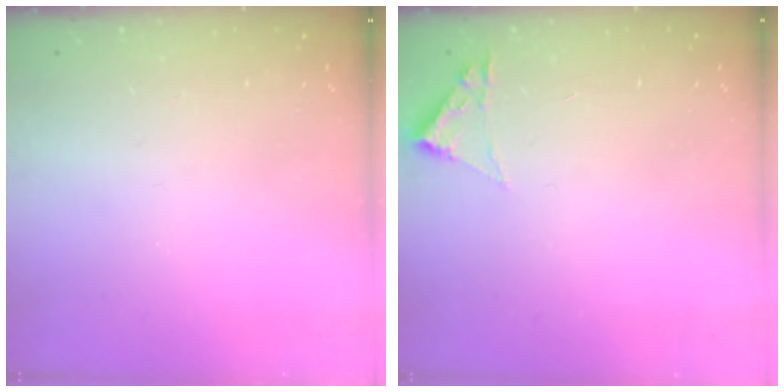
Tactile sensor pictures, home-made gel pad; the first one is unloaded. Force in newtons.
{"total": 1.8, "press": 1.8, "slide": 0.2}